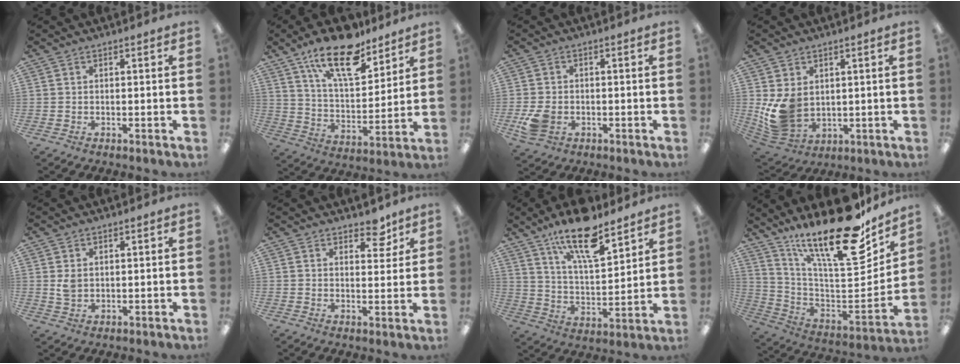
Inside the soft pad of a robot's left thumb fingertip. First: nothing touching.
{"total": 18.6, "force": [13.1, 7.6, 10.9], "torque": [-0.176, -0.071, 0.222]}
{"total": 5.7, "force": [-1.7, 4.2, 3.4], "torque": [-0.063, 0.004, -0.031]}
{"total": 10.4, "force": [1.2, 8.1, 6.4], "torque": [-0.140, -0.008, 0.028]}
{"total": 3.2, "force": [1.1, 2.2, 2.0], "torque": [-0.033, 0.000, 0.019]}
{"total": 5.4, "force": [4.4, 2.4, 2.0], "torque": [-0.001, -0.031, 0.071]}
{"total": 17.3, "force": [12.1, 5.9, 11.0], "torque": [-0.180, -0.062, 0.201]}
{"total": 25.8, "force": [18.1, 6.9, 17.1], "torque": [-0.260, -0.132, 0.299]}